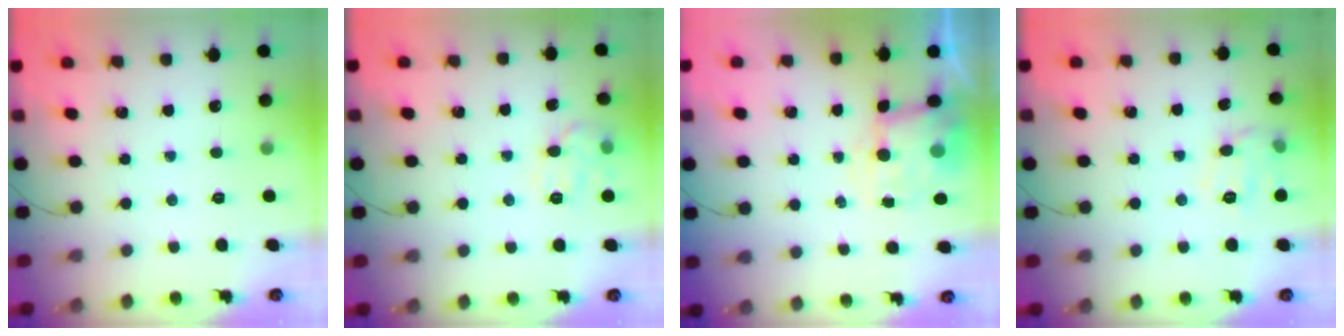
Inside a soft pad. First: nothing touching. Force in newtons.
{"total": 9.9, "press": 9.9, "slide": 0.2}
{"total": 6.7, "press": 6.6, "slide": 1.3}
{"total": 9.3, "press": 9.3, "slide": 1.3}